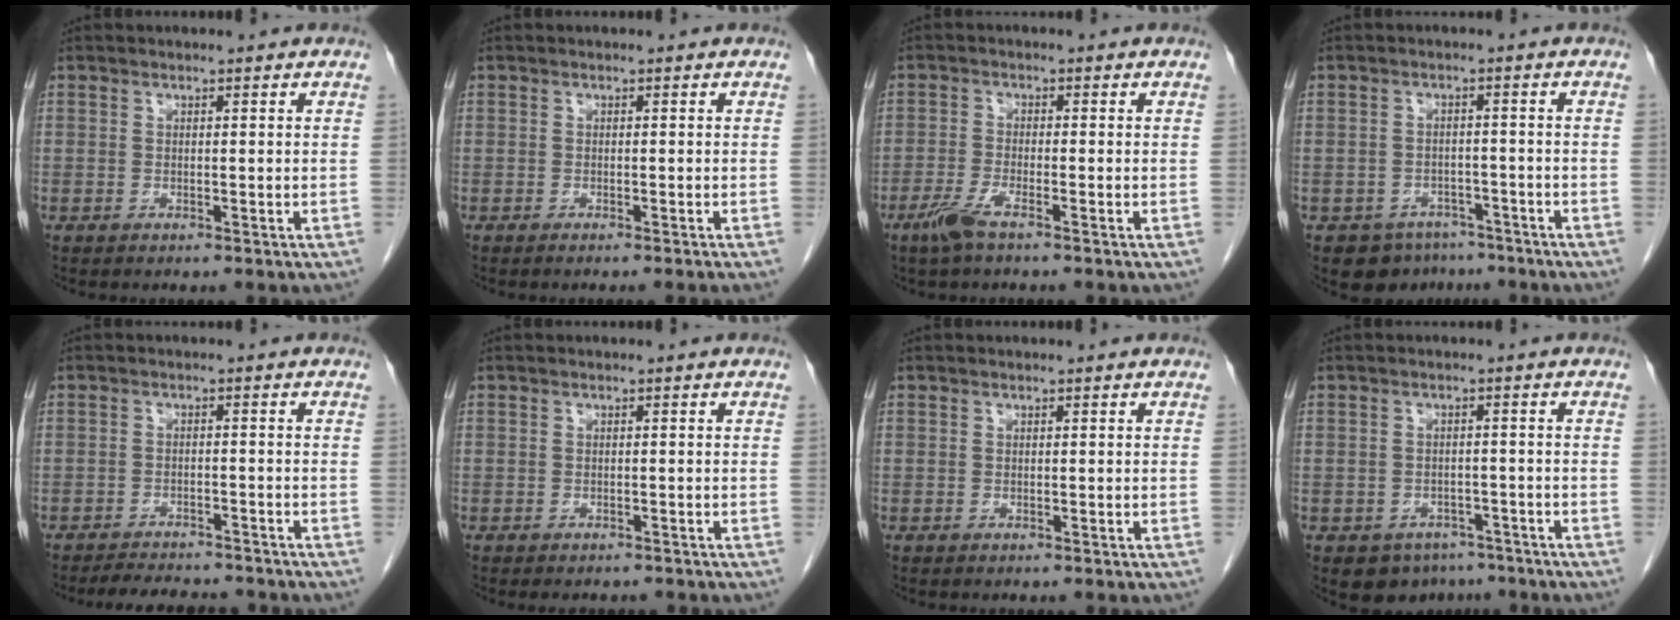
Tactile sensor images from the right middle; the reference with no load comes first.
{"total": 1.6, "force": [-1.3, -0.4, 0.8], "torque": [-0.002, 0.007, -0.020]}
{"total": 3.6, "force": [-2.5, 0.3, 2.6], "torque": [-0.062, -0.007, -0.053]}
{"total": 6.3, "force": [-4.8, 3.9, 0.8], "torque": [0.004, 0.009, -0.065]}
{"total": 8.3, "force": [-7.8, 1.8, 2.5], "torque": [-0.037, -0.003, -0.105]}
{"total": 3.5, "force": [-3.0, 1.4, 1.1], "torque": [-0.010, -0.003, -0.036]}
{"total": 0.0}
{"total": 5.9, "force": [-4.3, 3.9, 1.1], "torque": [-0.004, 0.010, -0.056]}